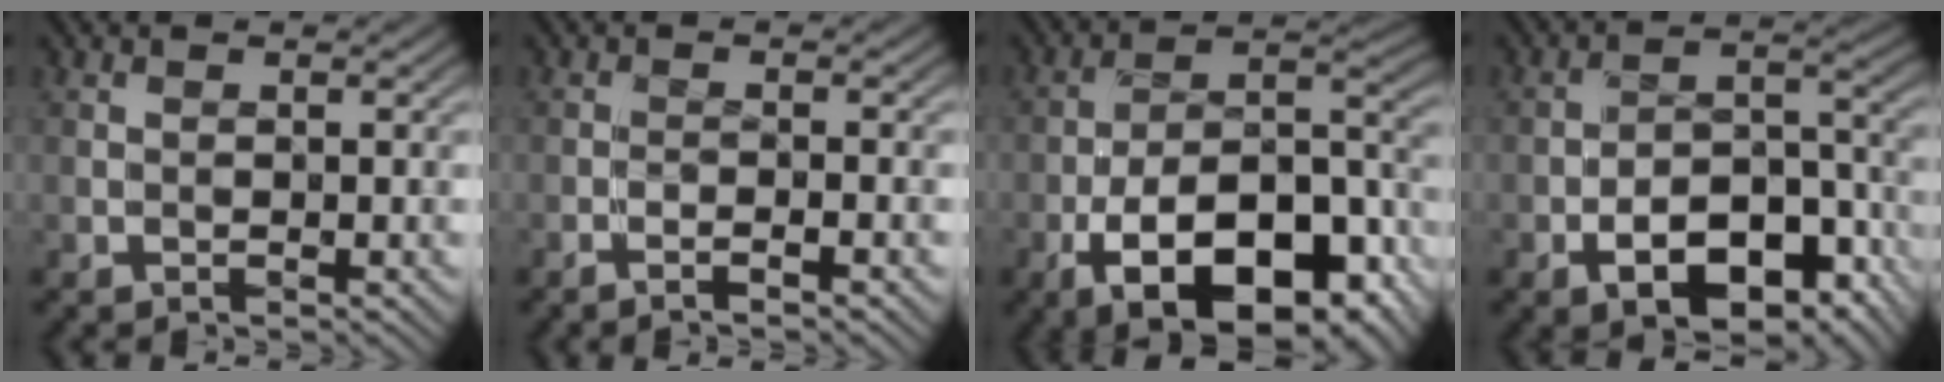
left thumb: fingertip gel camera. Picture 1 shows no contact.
{"total": 1.9, "force": [-1.5, -0.4, 1.1], "torque": [-0.023, 0.006, -0.031]}
{"total": 16.2, "force": [-9.1, 7.4, 11.1], "torque": [-0.167, -0.017, -0.143]}
{"total": 11.0, "force": [-6.4, 5.6, 7.0], "torque": [-0.110, -0.012, -0.101]}